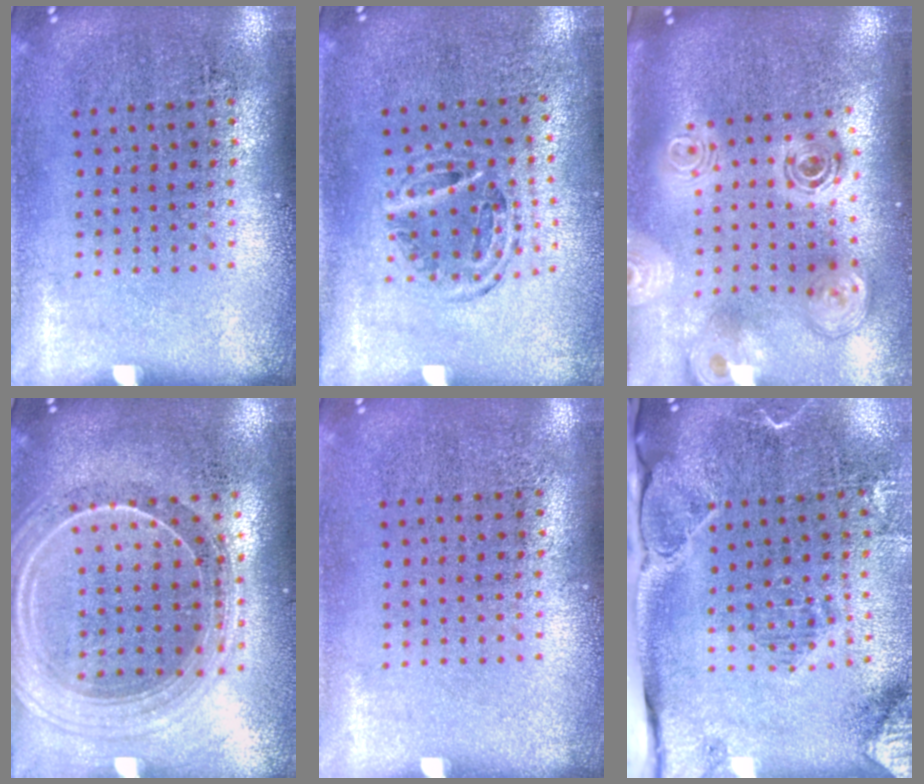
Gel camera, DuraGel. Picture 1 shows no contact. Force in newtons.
{"total": 1.0, "press": 1.0, "slide": 0.2}
{"total": 2.8, "press": 1.9, "slide": 2.0}
{"total": 2.2, "press": 2.0, "slide": 1.1}
{"total": 0.0}
{"total": 2.7, "press": 2.2, "slide": 1.6}